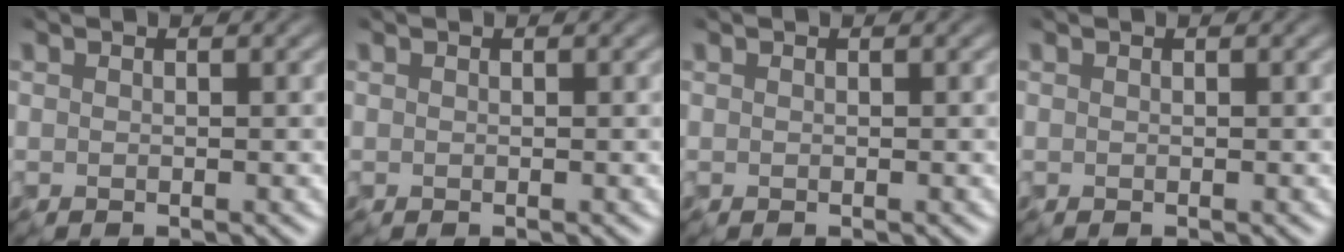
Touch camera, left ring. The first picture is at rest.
{"total": 0.0}
{"total": 0.0}
{"total": 0.0}